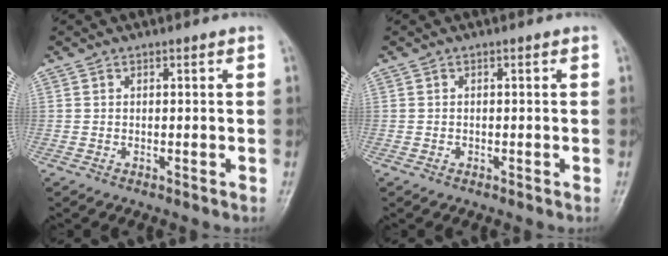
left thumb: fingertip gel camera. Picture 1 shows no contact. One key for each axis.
{"total": 0.8, "fx": -0.1, "fy": 0.6, "fz": 0.5, "tx": -0.001, "ty": 0.005, "tz": -0.002}